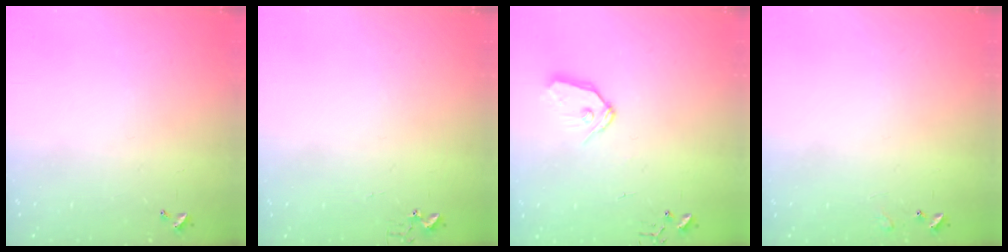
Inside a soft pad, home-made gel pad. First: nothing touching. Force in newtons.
{"total": 2.7, "press": 2.7, "slide": 0.3}
{"total": 8.9, "press": 8.8, "slide": 0.6}
{"total": 5.9, "press": 5.9, "slide": 0.9}